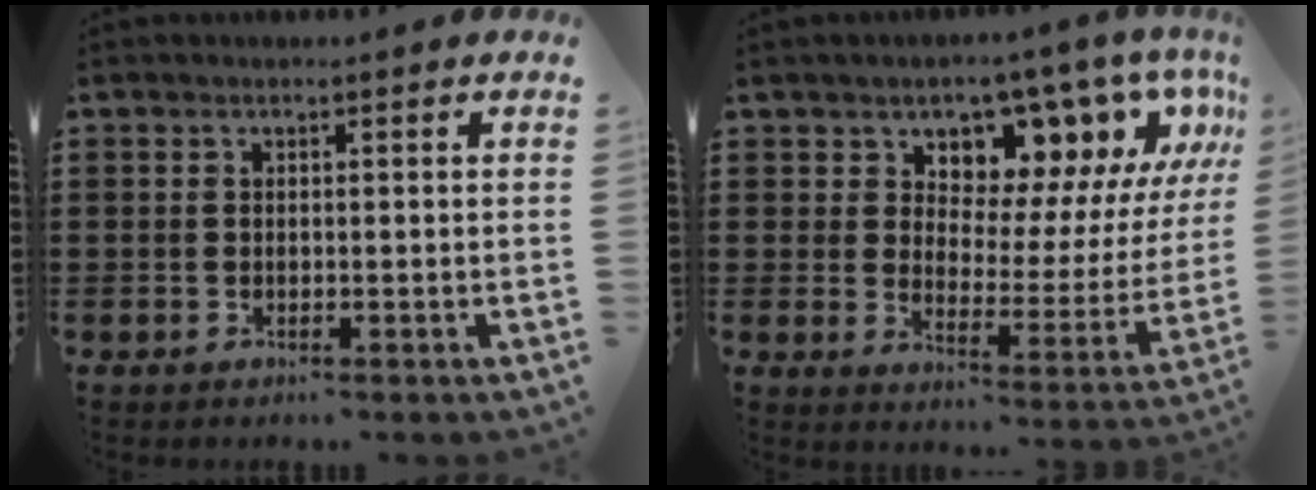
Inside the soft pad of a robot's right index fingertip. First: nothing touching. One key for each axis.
{"total": 7.1, "fx": 6.0, "fy": 3.5, "fz": 1.5, "tx": -0.049, "ty": -0.061, "tz": 0.101}